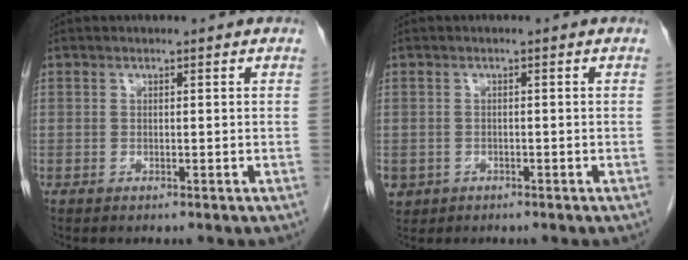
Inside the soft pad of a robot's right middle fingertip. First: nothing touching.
{"total": 3.2, "force": [-1.7, 2.7, 0.6], "torque": [-0.012, 0.001, -0.027]}